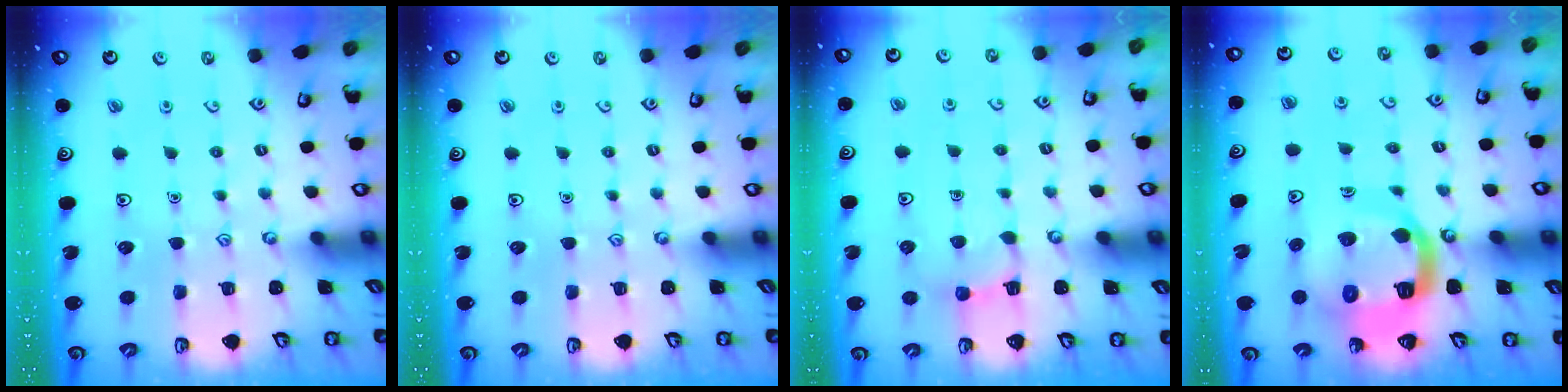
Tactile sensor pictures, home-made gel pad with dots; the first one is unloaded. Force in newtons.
{"total": 0.0}
{"total": 3.8, "press": 3.7, "slide": 0.8}
{"total": 15.0, "press": 14.9, "slide": 1.7}